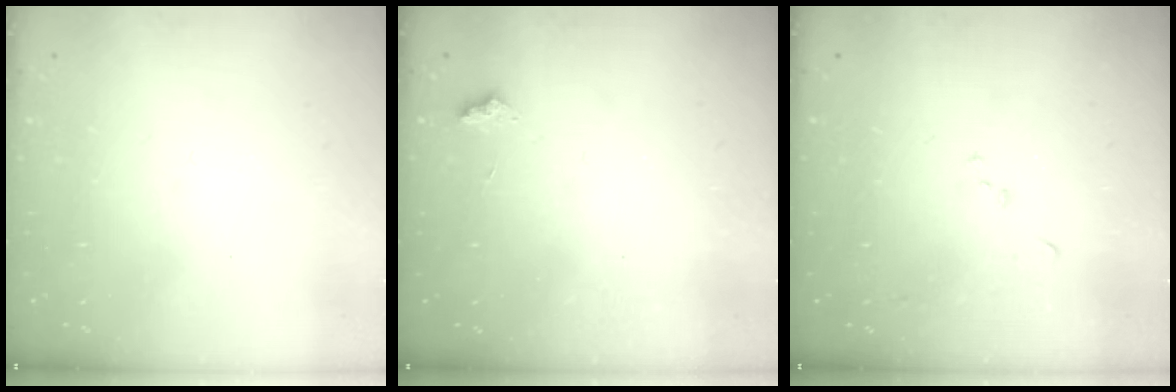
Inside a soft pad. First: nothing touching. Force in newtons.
{"total": 2.7, "press": 2.7, "slide": 0.4}
{"total": 6.5, "press": 6.4, "slide": 0.7}